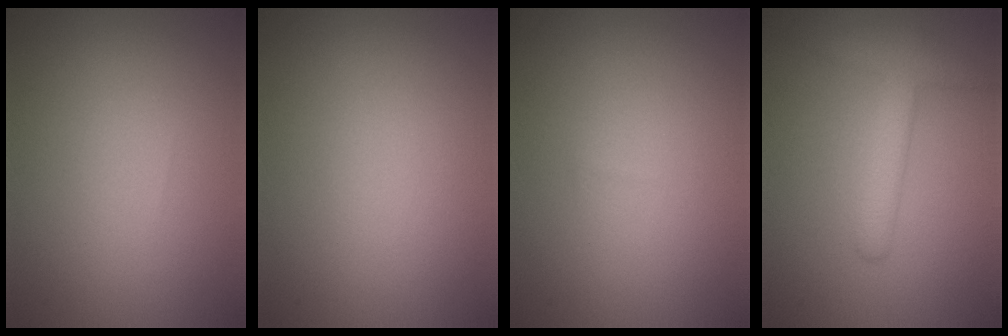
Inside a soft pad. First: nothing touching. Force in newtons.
{"total": 0.0}
{"total": 0.0}
{"total": 2.9, "press": 2.9, "slide": 0.2}